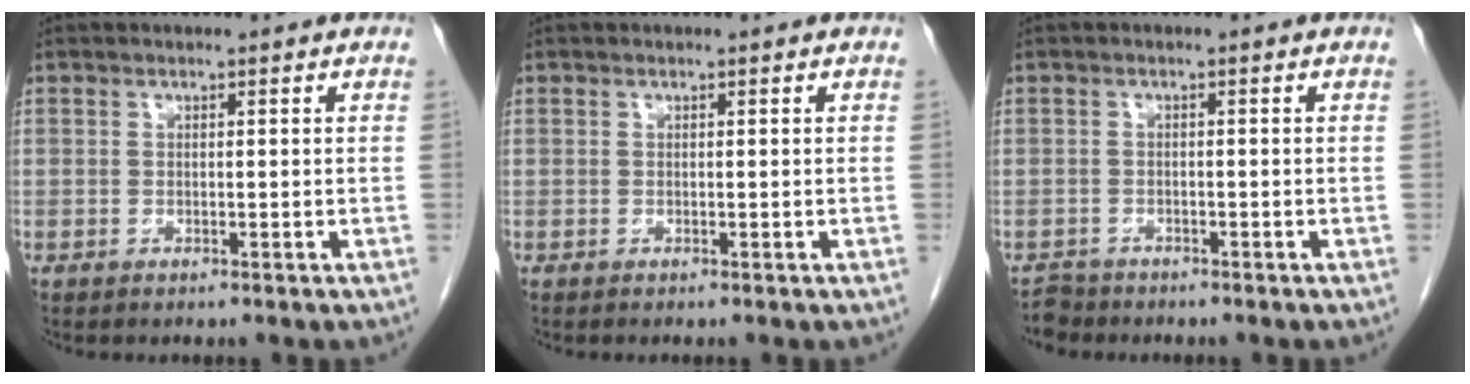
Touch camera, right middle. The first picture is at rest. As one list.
[{"total": 0.0}, {"total": 2.3, "force": [-2.1, 0.7, -0.5], "torque": [0.003, -0.006, -0.039]}]